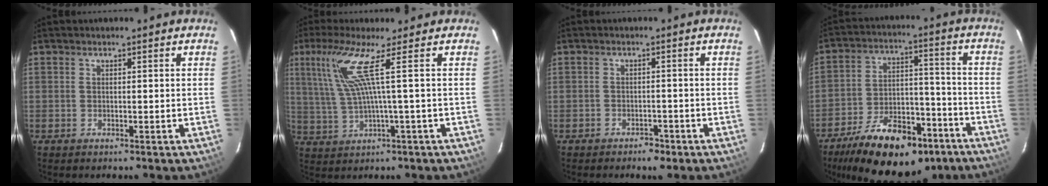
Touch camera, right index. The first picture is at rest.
{"total": 7.1, "force": [2.5, -1.5, 6.5], "torque": [-0.139, -0.001, 0.065]}
{"total": 3.0, "force": [-2.4, 1.6, 1.0], "torque": [-0.028, 0.005, -0.031]}
{"total": 21.4, "force": [-14.5, 10.5, 11.7], "torque": [-0.212, 0.018, -0.211]}